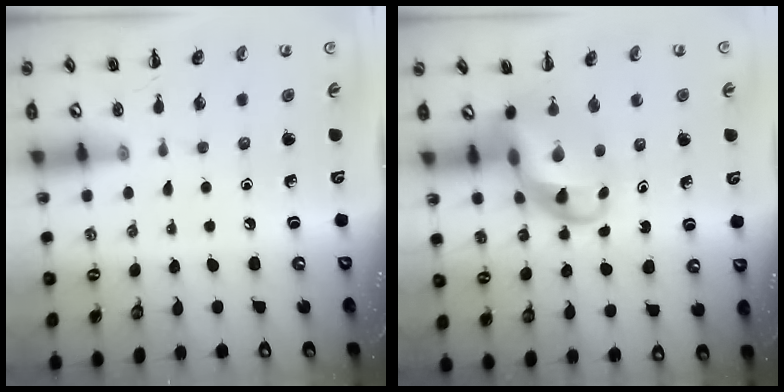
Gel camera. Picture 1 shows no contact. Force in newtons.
{"total": 6.7, "press": 6.4, "slide": 1.8}